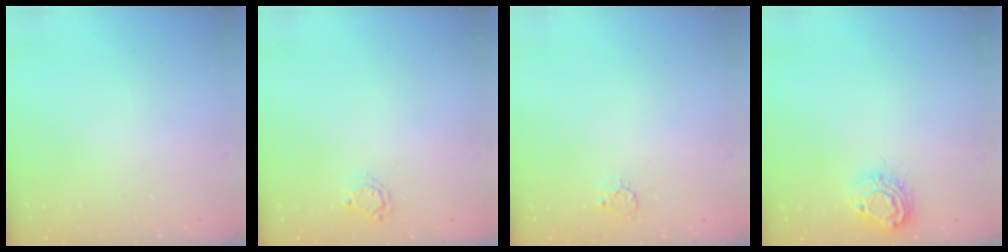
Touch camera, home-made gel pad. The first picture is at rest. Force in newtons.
{"total": 5.0, "press": 5.0, "slide": 0.3}
{"total": 3.8, "press": 3.8, "slide": 0.4}
{"total": 9.8, "press": 9.8, "slide": 0.8}